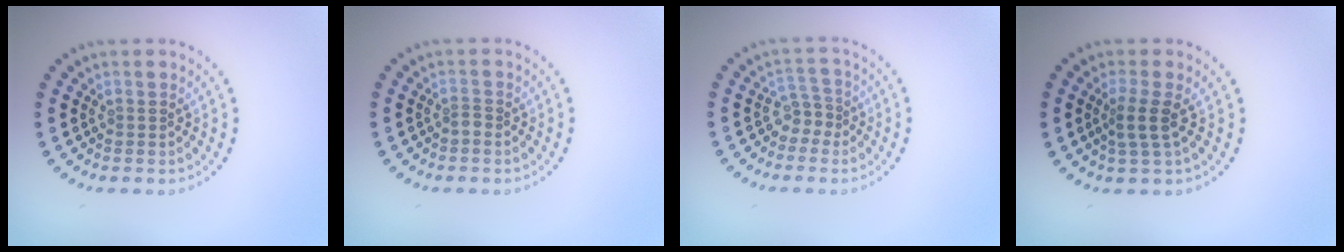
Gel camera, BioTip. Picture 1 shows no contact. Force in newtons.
{"total": 0.8, "press": 0.5, "slide": 0.7}
{"total": 1.9, "press": 1.3, "slide": 1.4}
{"total": 2.2, "press": 1.8, "slide": 1.3}